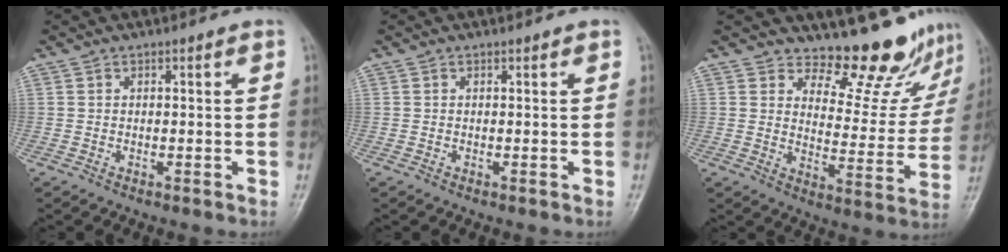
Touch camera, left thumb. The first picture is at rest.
{"total": 0.0}
{"total": 13.2, "force": [12.2, 4.0, 2.9], "torque": [0.002, -0.122, 0.156]}